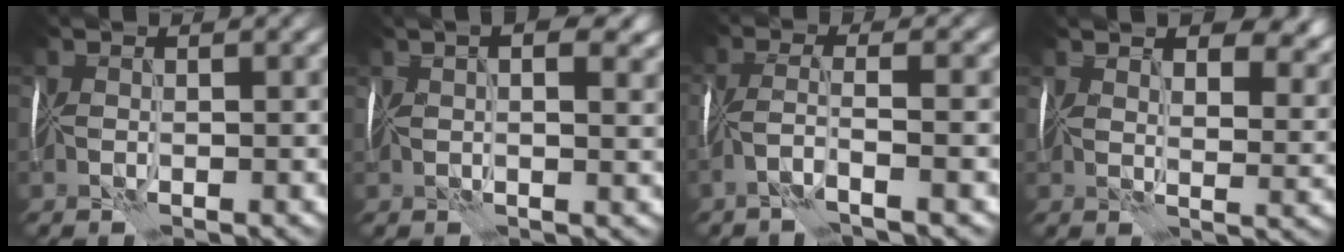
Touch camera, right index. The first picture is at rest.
{"total": 7.3, "force": [3.2, 3.7, 5.4], "torque": [-0.031, 0.028, 0.018]}
{"total": 3.6, "force": [-1.8, 0.5, 3.0], "torque": [-0.061, 0.008, -0.047]}
{"total": 9.8, "force": [6.5, 4.3, 6.0], "torque": [-0.079, 0.011, 0.088]}